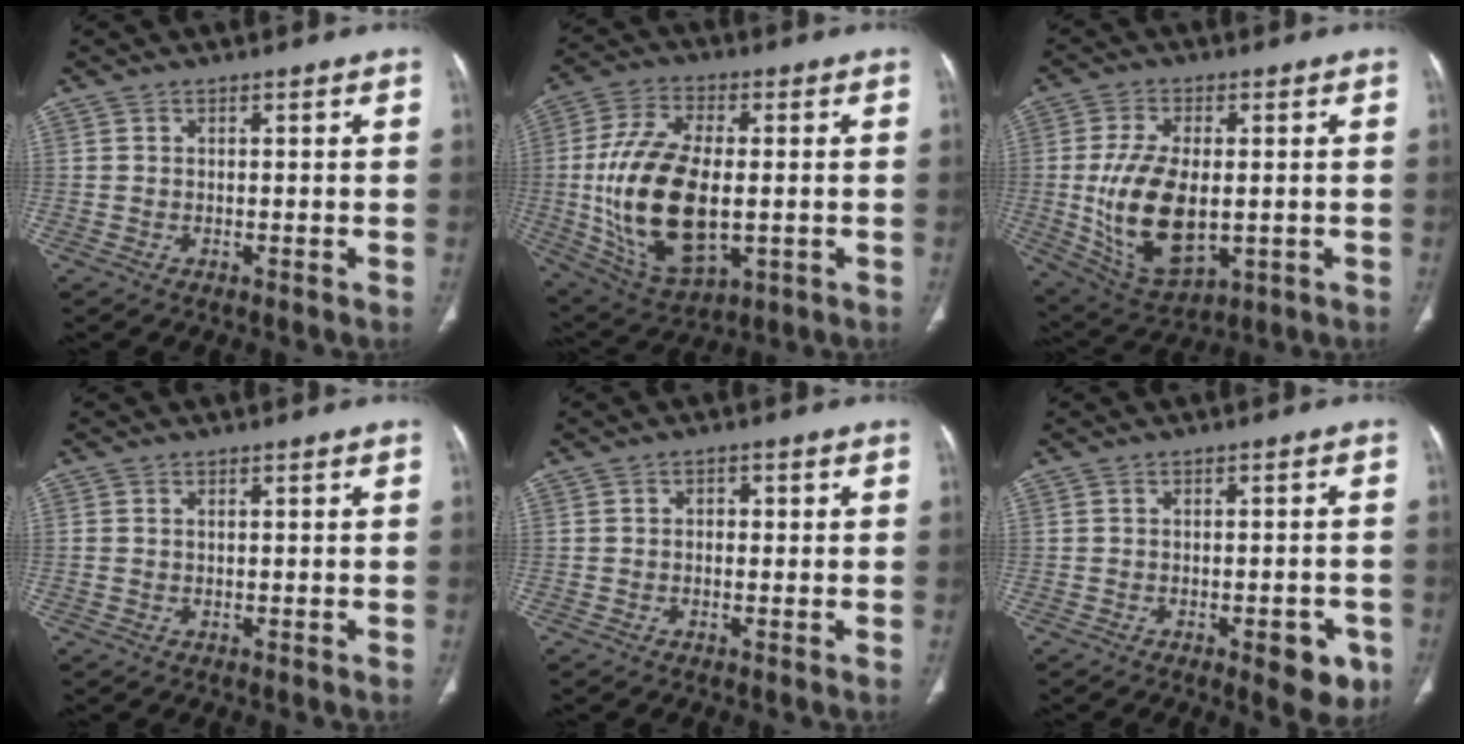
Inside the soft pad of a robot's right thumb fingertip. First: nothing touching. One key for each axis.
{"total": 20.6, "fx": -1.4, "fy": 10.8, "fz": 17.5, "tx": -0.343, "ty": -0.006, "tz": -0.007}
{"total": 15.9, "fx": -1.1, "fy": 8.6, "fz": 13.3, "tx": -0.247, "ty": -0.011, "tz": 0.000}
{"total": 0.8, "fx": 0.0, "fy": 0.6, "fz": 0.6, "tx": -0.020, "ty": 0.008, "tz": 0.004}
{"total": 1.7, "fx": 0.0, "fy": 1.3, "fz": 1.2, "tx": -0.008, "ty": 0.006, "tz": -0.005}
{"total": 6.8, "fx": -3.1, "fy": 2.8, "fz": 5.4, "tx": -0.046, "ty": 0.006, "tz": -0.032}